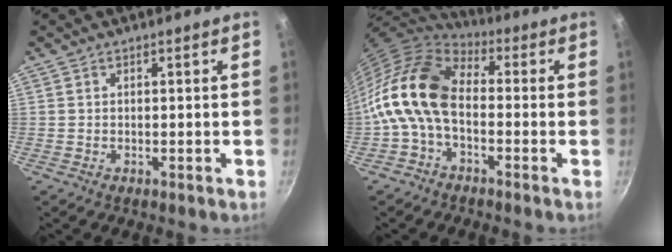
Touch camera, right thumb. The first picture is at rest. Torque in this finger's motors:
{"motor_torque": [2.42, 2.59, 1.24, -1.16, 0.28]}